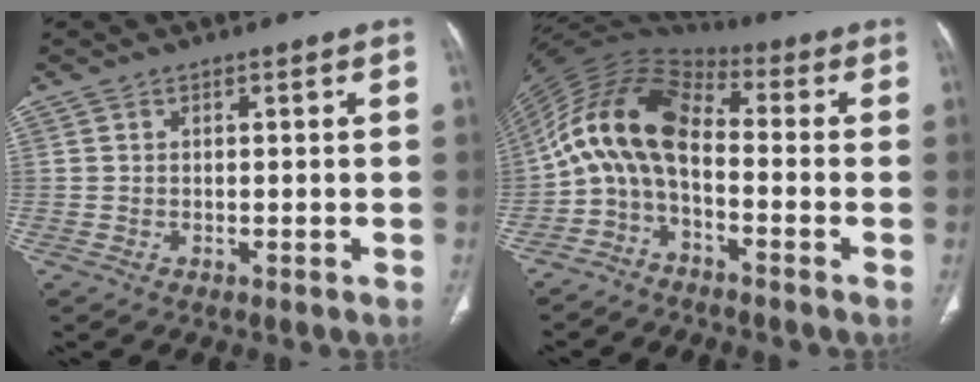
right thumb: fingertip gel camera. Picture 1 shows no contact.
{"total": 11.8, "force": [-2.3, 6.1, 9.9], "torque": [-0.186, 0.066, -0.061]}